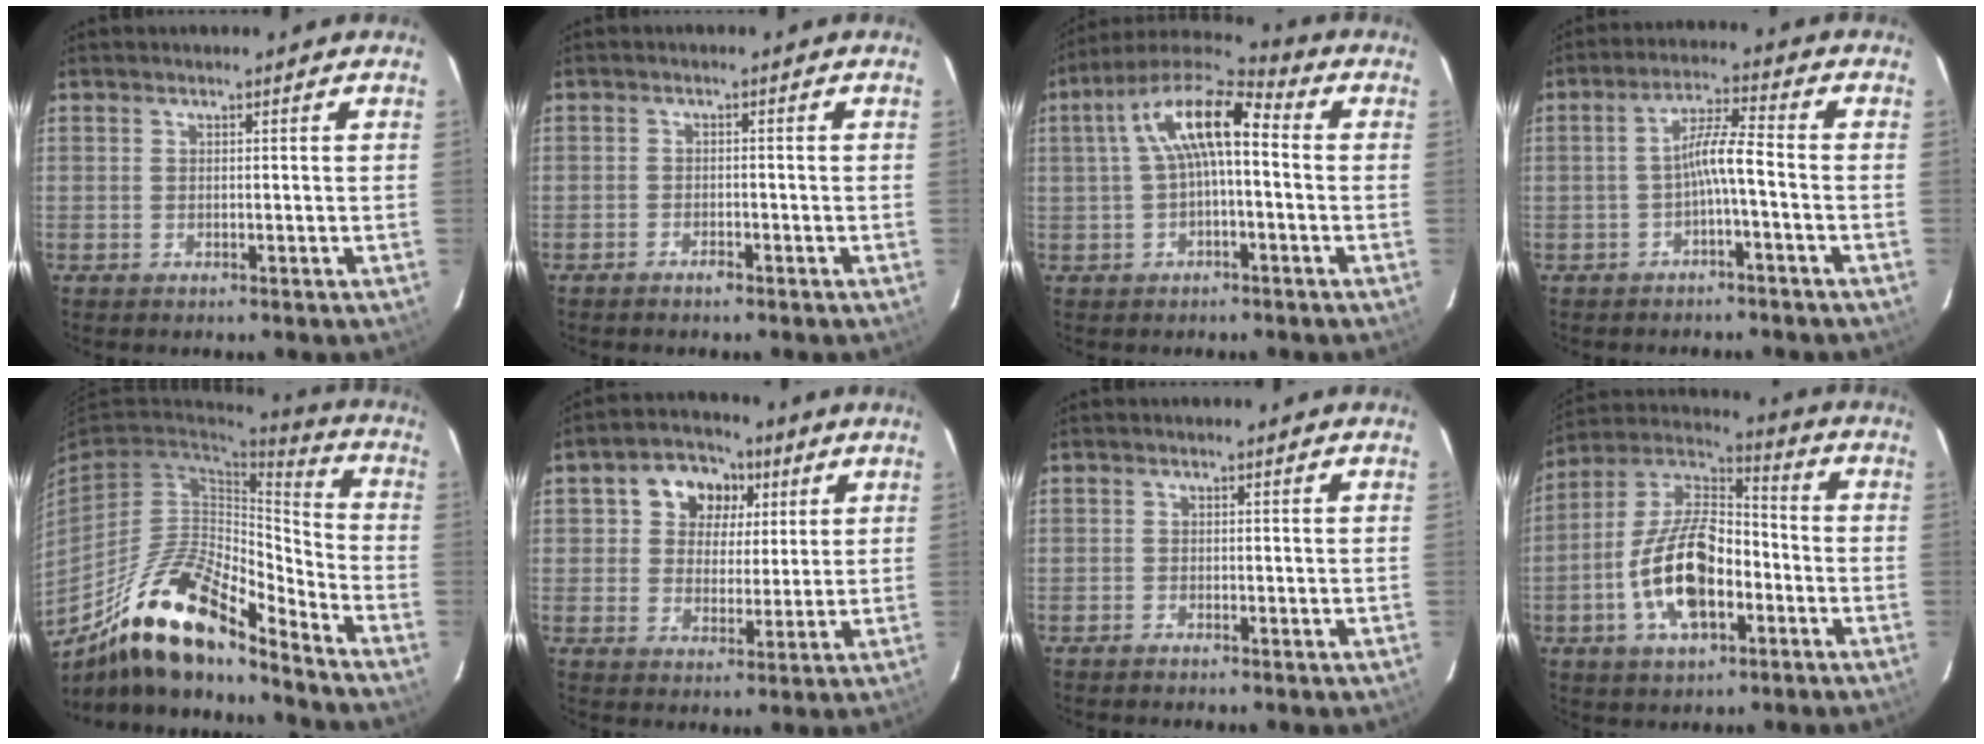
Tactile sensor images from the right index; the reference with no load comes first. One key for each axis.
{"total": 1.6, "fx": -1.4, "fy": 0.6, "fz": 0.5, "tx": -0.017, "ty": 0.003, "tz": -0.028}
{"total": 11.4, "fx": 0.6, "fy": 3.9, "fz": 10.7, "tx": -0.205, "ty": 0.030, "tz": 0.008}
{"total": 4.9, "fx": -2.0, "fy": 0.0, "fz": 4.5, "tx": -0.094, "ty": 0.013, "tz": -0.035}
{"total": 20.2, "fx": -14.5, "fy": 5.8, "fz": 12.8, "tx": -0.233, "ty": -0.012, "tz": -0.265}
{"total": 9.5, "fx": 3.4, "fy": 7.8, "fz": 4.3, "tx": -0.086, "ty": 0.021, "tz": 0.054}
{"total": 0.9, "fx": -0.7, "fy": 0.4, "fz": 0.2, "tx": -0.007, "ty": 0.001, "tz": -0.013}
{"total": 16.6, "fx": -5.3, "fy": 8.3, "fz": 13.3, "tx": -0.269, "ty": 0.010, "tz": -0.096}